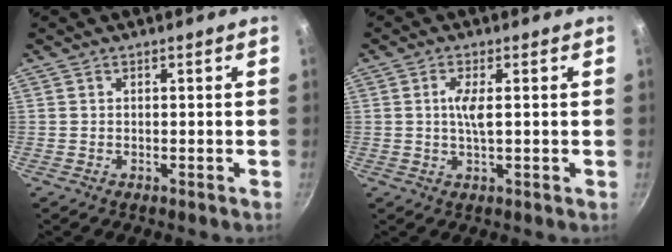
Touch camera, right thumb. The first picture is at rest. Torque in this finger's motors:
{"motor_torque": [1.36, 1.11, 0.66, -0.18, 0.17]}